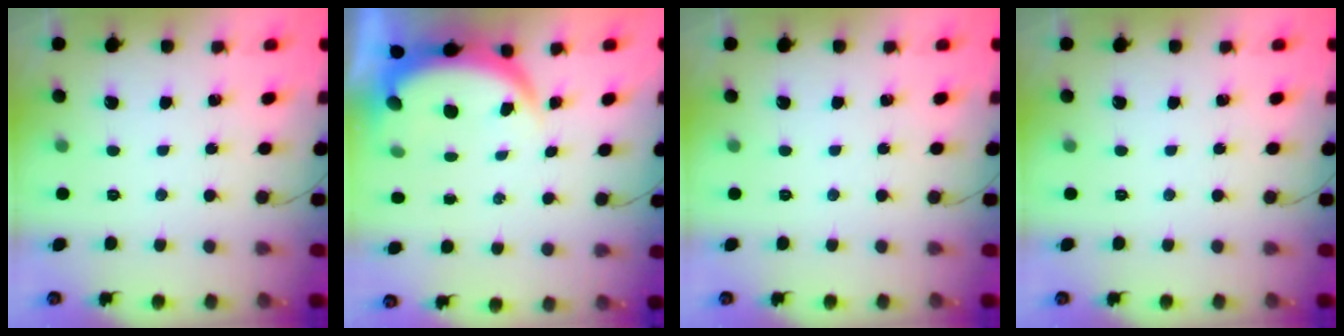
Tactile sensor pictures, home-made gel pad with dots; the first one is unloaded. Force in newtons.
{"total": 5.2, "press": 5.1, "slide": 0.8}
{"total": 0.0}
{"total": 0.0}